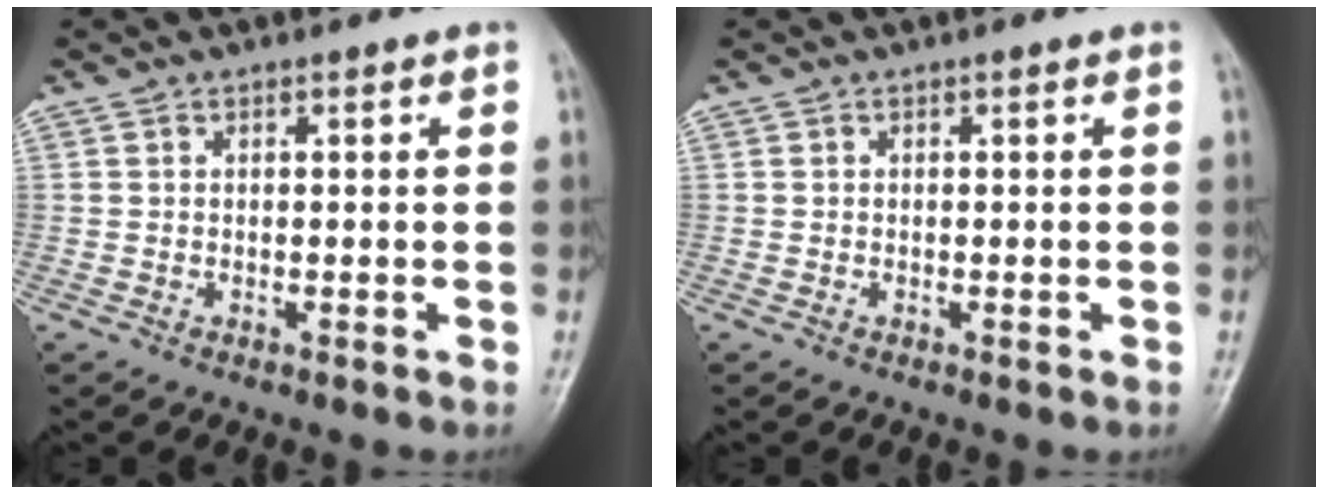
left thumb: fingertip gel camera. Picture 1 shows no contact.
{"total": 0.0}